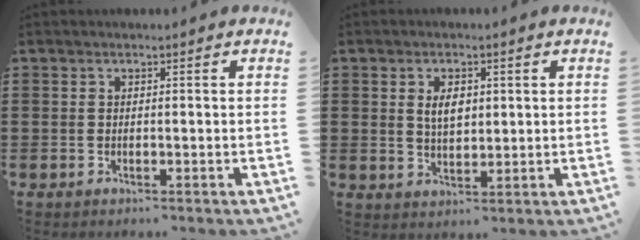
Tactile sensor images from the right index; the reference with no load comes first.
{"total": 3.7, "force": [0.9, 2.0, 3.0], "torque": [-0.056, 0.006, 0.013]}